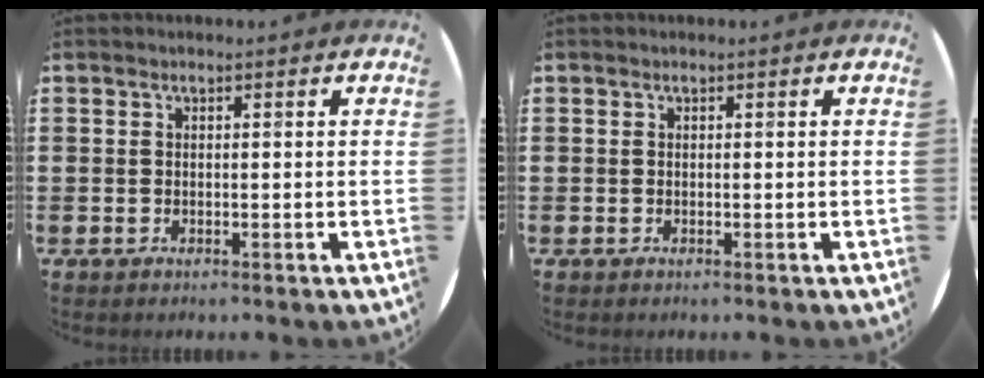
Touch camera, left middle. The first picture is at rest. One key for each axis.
{"total": 0.0}